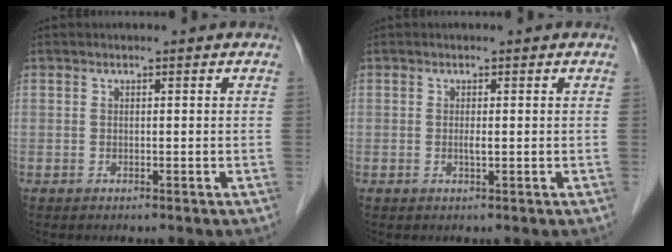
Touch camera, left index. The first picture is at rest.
{"total": 0.7, "force": [0.2, 0.0, 0.7], "torque": [-0.017, -0.001, 0.002]}